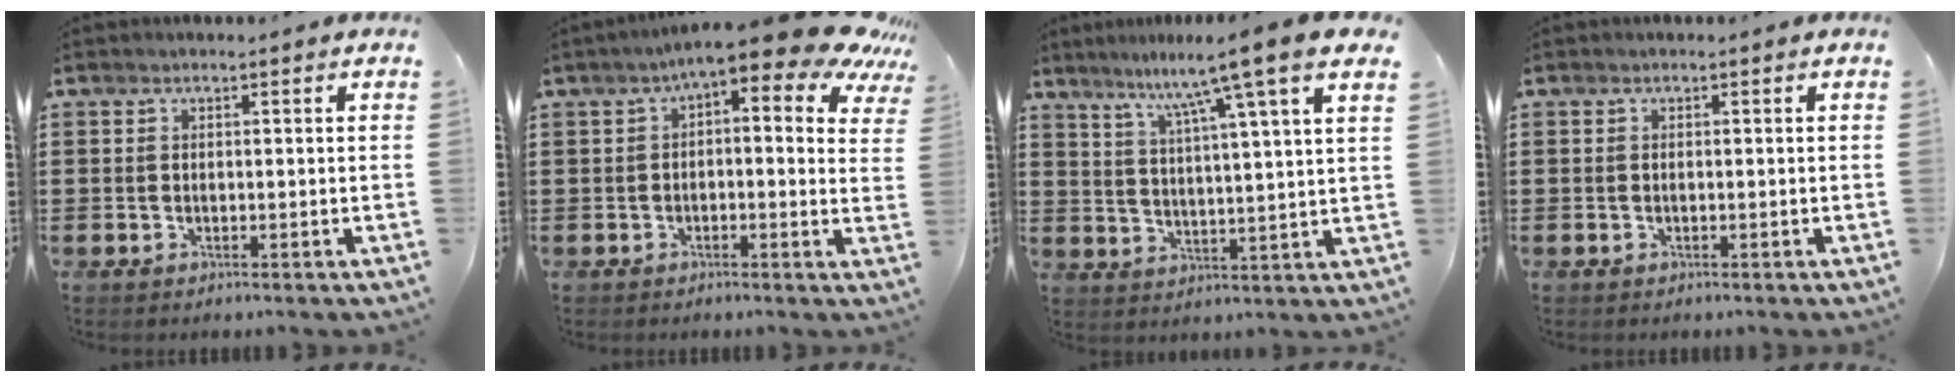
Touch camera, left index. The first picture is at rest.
{"total": 8.1, "force": [5.6, 1.2, 5.7], "torque": [-0.104, -0.029, 0.090]}
{"total": 9.5, "force": [7.0, -1.1, 6.3], "torque": [-0.131, -0.036, 0.104]}
{"total": 0.0}